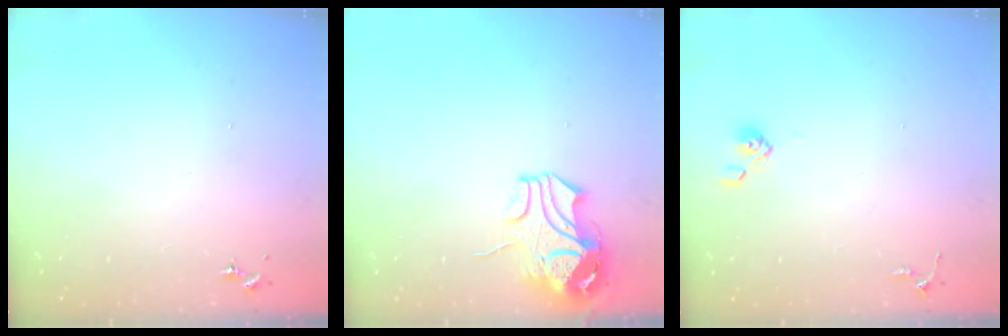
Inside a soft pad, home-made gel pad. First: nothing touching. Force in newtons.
{"total": 10.5, "press": 10.4, "slide": 1.1}
{"total": 3.9, "press": 3.6, "slide": 1.5}